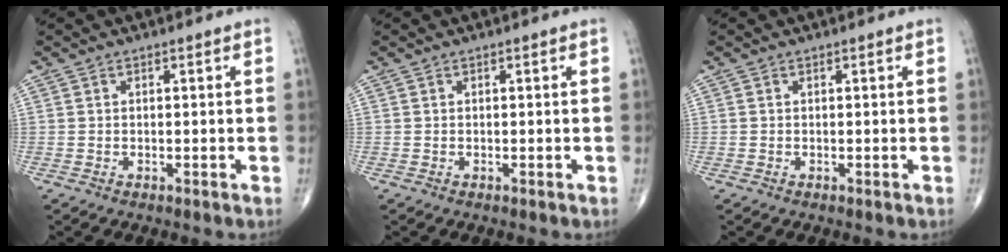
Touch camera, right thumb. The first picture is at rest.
{"total": 0.0}
{"total": 0.0}